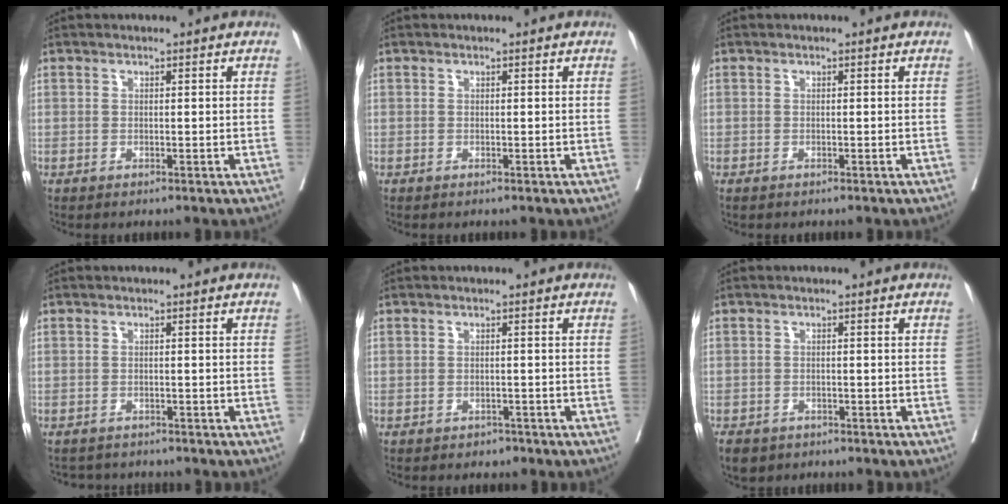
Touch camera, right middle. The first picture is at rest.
{"total": 0.0}
{"total": 0.0}
{"total": 2.9, "force": [-2.7, 0.9, -0.1], "torque": [0.004, -0.005, -0.042]}
{"total": 1.0, "force": [-0.8, 0.6, 0.1], "torque": [-0.003, 0.002, -0.012]}
{"total": 5.7, "force": [-4.0, 3.7, 1.7], "torque": [-0.037, -0.003, -0.059]}